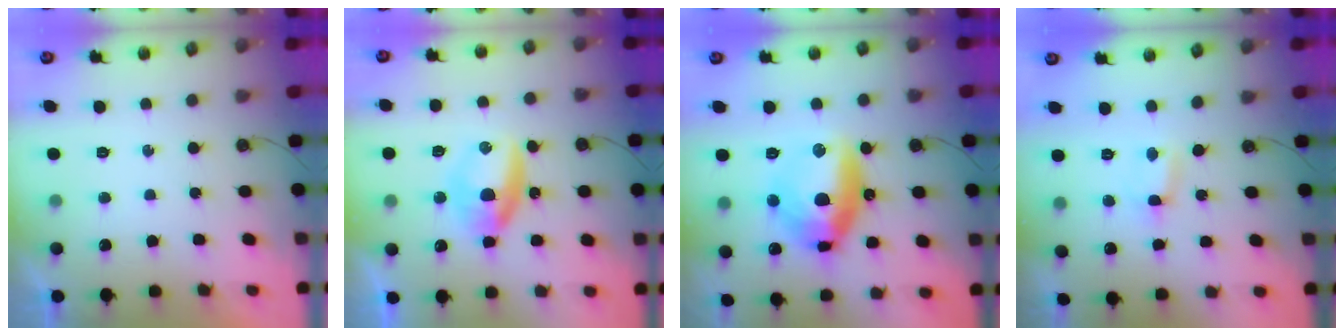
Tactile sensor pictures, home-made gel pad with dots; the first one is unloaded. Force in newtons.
{"total": 8.7, "press": 8.5, "slide": 1.6}
{"total": 14.6, "press": 14.4, "slide": 1.8}
{"total": 0.6, "press": 0.4, "slide": 0.4}